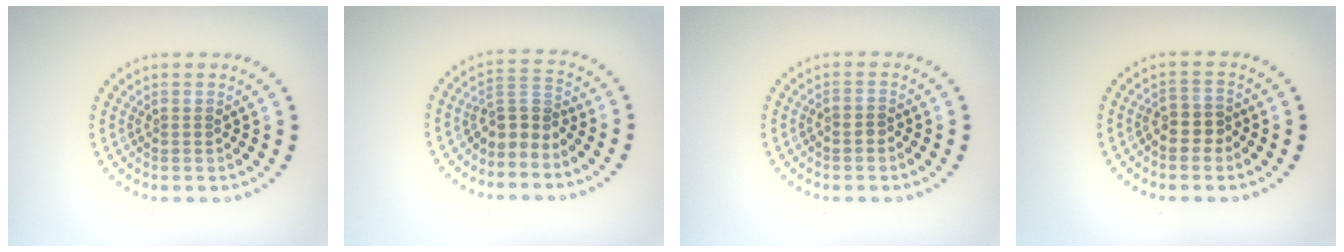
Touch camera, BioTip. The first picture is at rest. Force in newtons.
{"total": 2.7, "press": 2.0, "slide": 1.9}
{"total": 0.9, "press": 0.6, "slide": 0.6}
{"total": 2.4, "press": 2.1, "slide": 1.1}